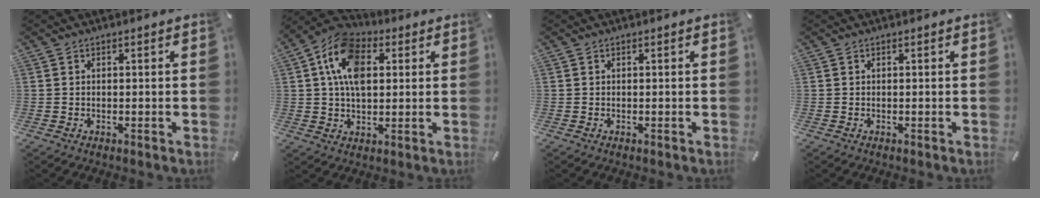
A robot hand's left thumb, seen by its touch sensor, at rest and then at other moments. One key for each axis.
{"total": 13.8, "fx": 3.1, "fy": 9.7, "fz": 9.3, "tx": -0.176, "ty": 0.008, "tz": 0.057}
{"total": 0.0}
{"total": 0.0}